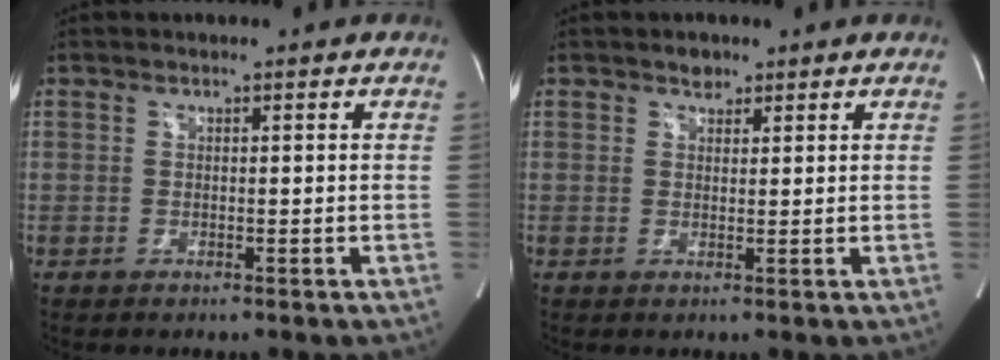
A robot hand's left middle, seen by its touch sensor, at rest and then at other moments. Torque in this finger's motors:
{"motor_torque": [0.02, -0.01, -0.07, 0.00]}